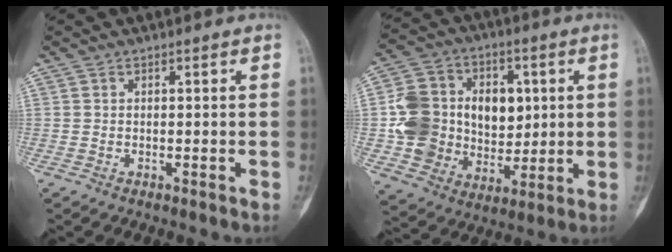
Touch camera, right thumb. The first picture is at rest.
{"total": 18.5, "force": [1.9, 15.1, 10.6], "torque": [-0.145, 0.014, 0.051]}